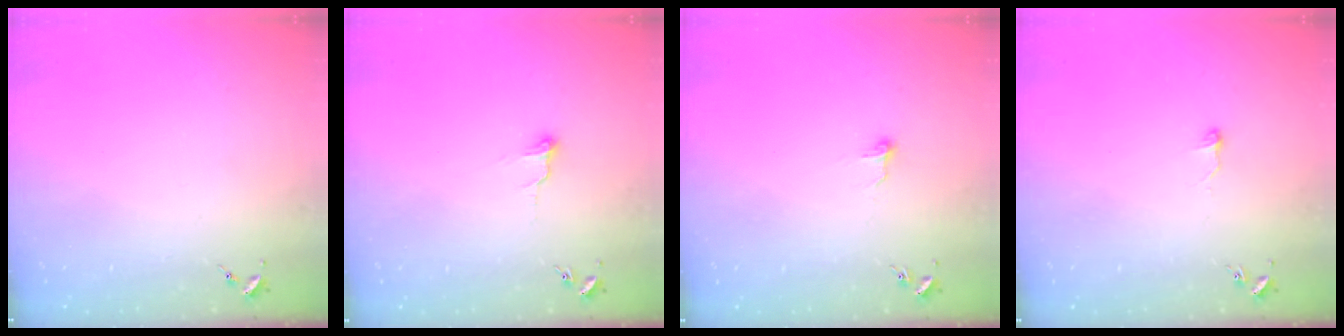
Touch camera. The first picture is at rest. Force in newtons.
{"total": 5.9, "press": 5.9, "slide": 0.4}
{"total": 5.6, "press": 5.5, "slide": 0.6}
{"total": 4.1, "press": 4.1, "slide": 0.5}